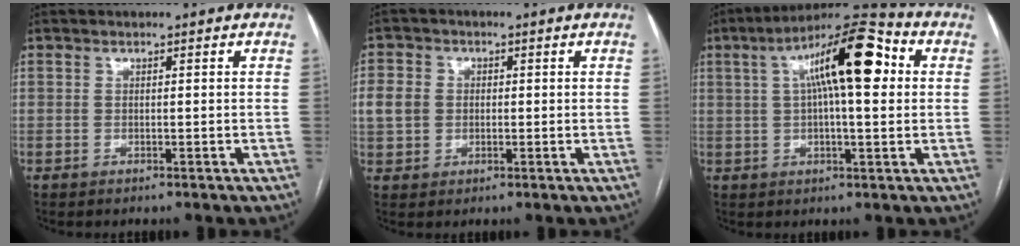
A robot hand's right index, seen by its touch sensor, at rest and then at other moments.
{"total": 5.8, "force": [0.5, 5.1, 2.7], "torque": [-0.068, 0.015, 0.014]}
{"total": 15.1, "force": [3.7, 3.4, 14.2], "torque": [-0.234, 0.042, 0.054]}